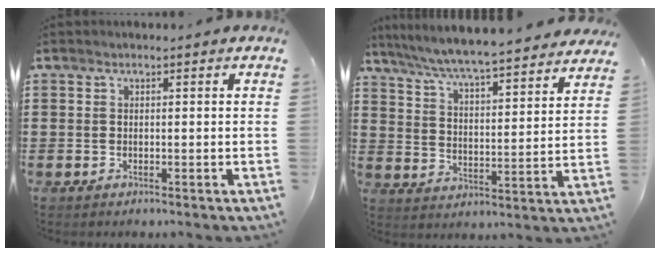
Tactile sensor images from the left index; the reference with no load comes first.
{"total": 5.6, "force": [5.4, -0.4, 1.7], "torque": [-0.058, -0.042, 0.087]}